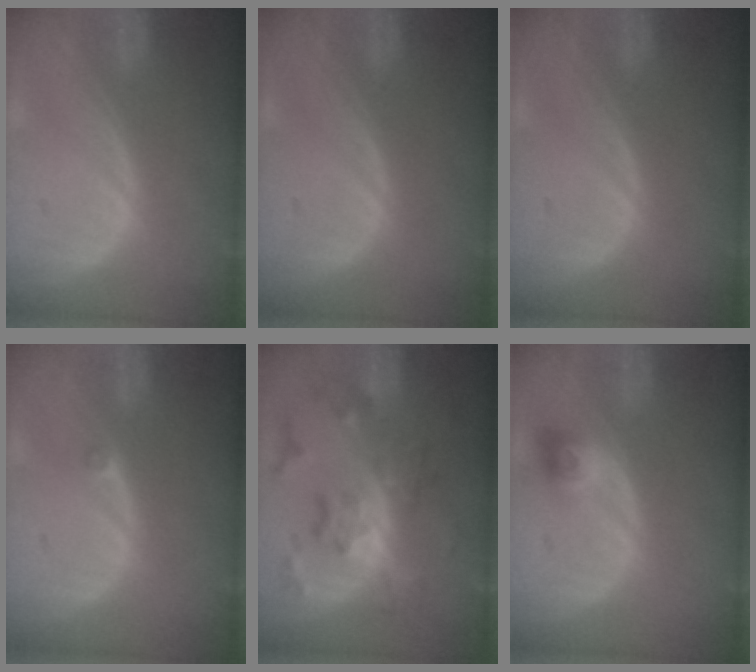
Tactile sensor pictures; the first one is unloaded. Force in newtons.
{"total": 0.0}
{"total": 0.0}
{"total": 0.8, "press": 0.6, "slide": 0.4}
{"total": 9.2, "press": 9.1, "slide": 0.8}
{"total": 2.9, "press": 2.7, "slide": 1.2}